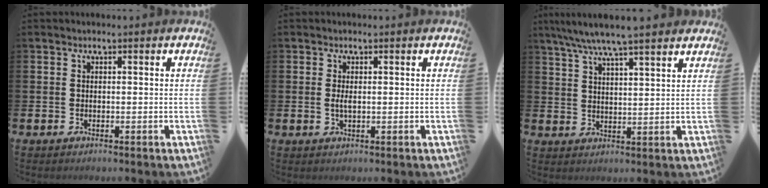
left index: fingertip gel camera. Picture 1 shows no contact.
{"total": 1.4, "force": [0.1, 0.5, 1.3], "torque": [-0.021, 0.002, -0.001]}
{"total": 6.7, "force": [6.2, 0.2, 2.6], "torque": [-0.072, -0.020, 0.112]}